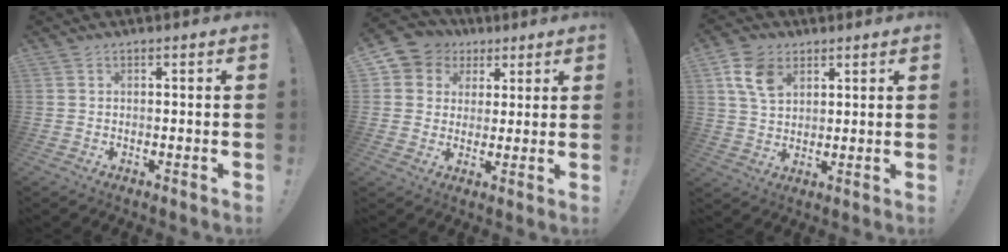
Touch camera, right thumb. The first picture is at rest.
{"total": 7.1, "force": [2.1, 6.6, 1.5], "torque": [-0.015, -0.010, 0.045]}
{"total": 10.1, "force": [4.9, 6.8, 5.5], "torque": [-0.093, -0.008, 0.096]}